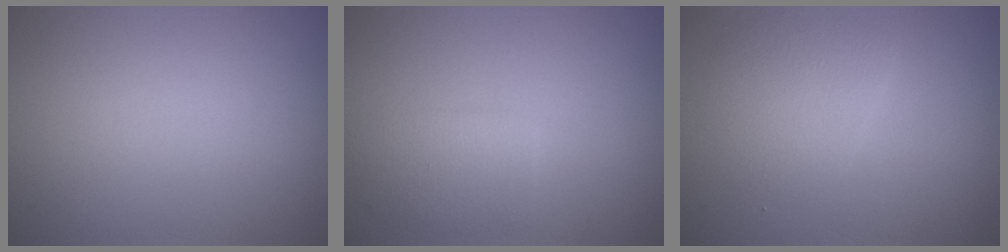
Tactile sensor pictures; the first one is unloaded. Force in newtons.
{"total": 2.5, "press": 2.5, "slide": 0.1}
{"total": 2.8, "press": 2.8, "slide": 0.1}